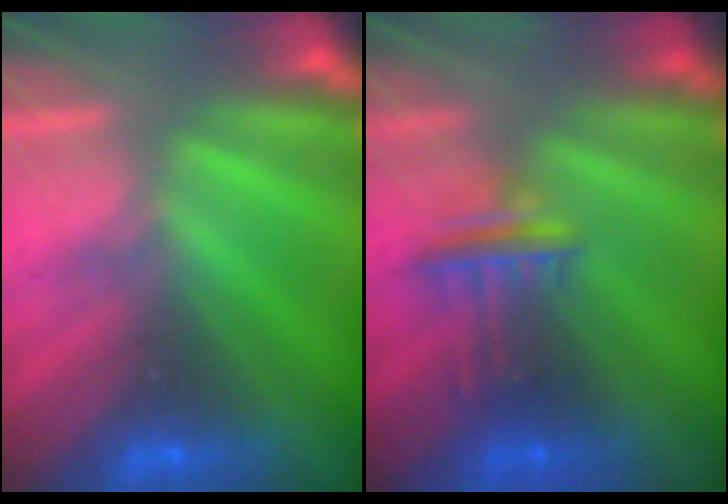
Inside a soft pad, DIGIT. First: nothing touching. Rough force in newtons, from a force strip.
{"total": 2.8}